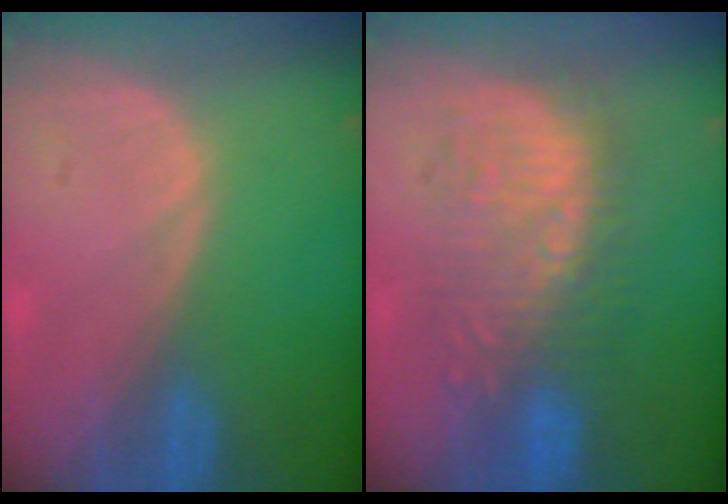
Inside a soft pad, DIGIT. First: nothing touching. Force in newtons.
{"total": 8.8, "press": 8.8, "slide": 0.2}